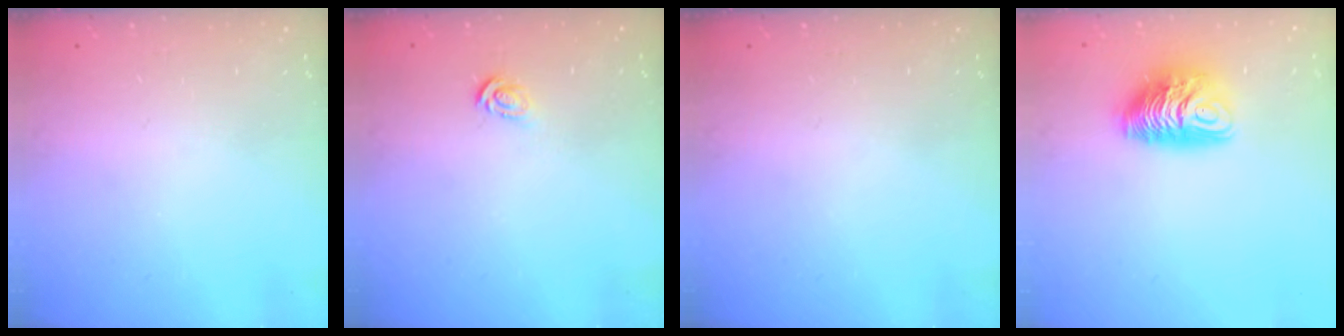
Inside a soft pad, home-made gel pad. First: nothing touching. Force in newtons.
{"total": 3.0, "press": 3.0, "slide": 0.1}
{"total": 0.0}
{"total": 10.2, "press": 10.2, "slide": 0.9}